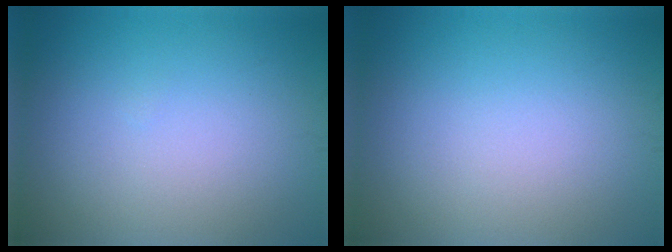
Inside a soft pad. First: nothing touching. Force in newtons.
{"total": 0.0}